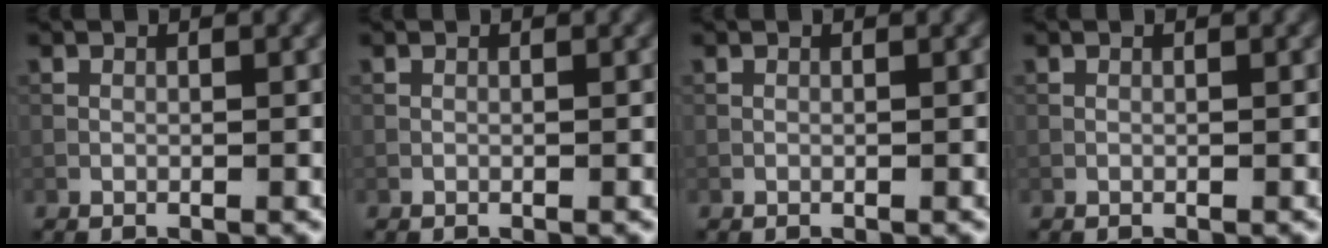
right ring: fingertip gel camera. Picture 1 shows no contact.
{"total": 0.0}
{"total": 0.0}
{"total": 0.0}